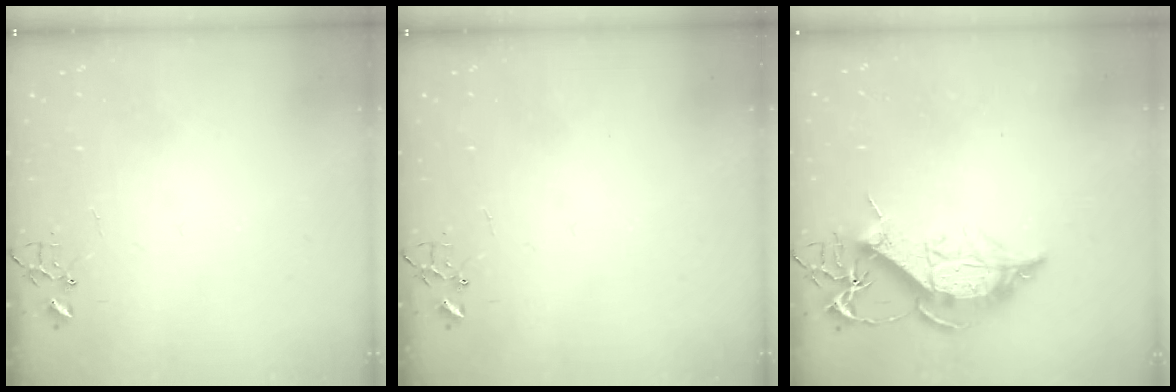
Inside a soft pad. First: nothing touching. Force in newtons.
{"total": 0.0}
{"total": 14.4, "press": 14.4, "slide": 1.2}